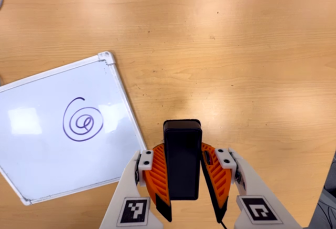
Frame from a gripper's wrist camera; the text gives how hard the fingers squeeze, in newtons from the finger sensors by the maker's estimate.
{"total": 8.2, "left": 6.2, "right": 10.1}